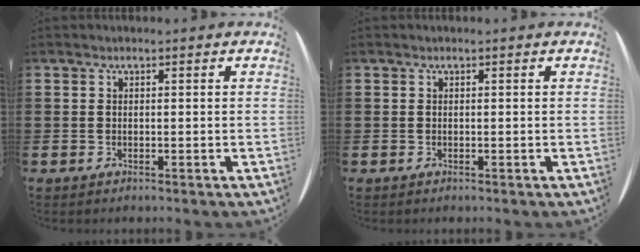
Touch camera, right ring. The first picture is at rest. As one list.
[{"total": 0.0}]